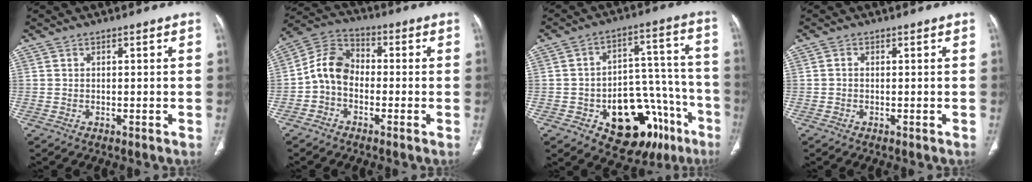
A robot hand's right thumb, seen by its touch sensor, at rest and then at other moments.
{"total": 8.4, "force": [-1.7, 6.2, 5.3], "torque": [-0.087, 0.033, -0.050]}
{"total": 21.5, "force": [-10.4, 12.3, 14.2], "torque": [-0.131, 0.087, -0.134]}
{"total": 0.6, "force": [-0.1, 0.5, 0.4], "torque": [-0.006, 0.001, -0.005]}